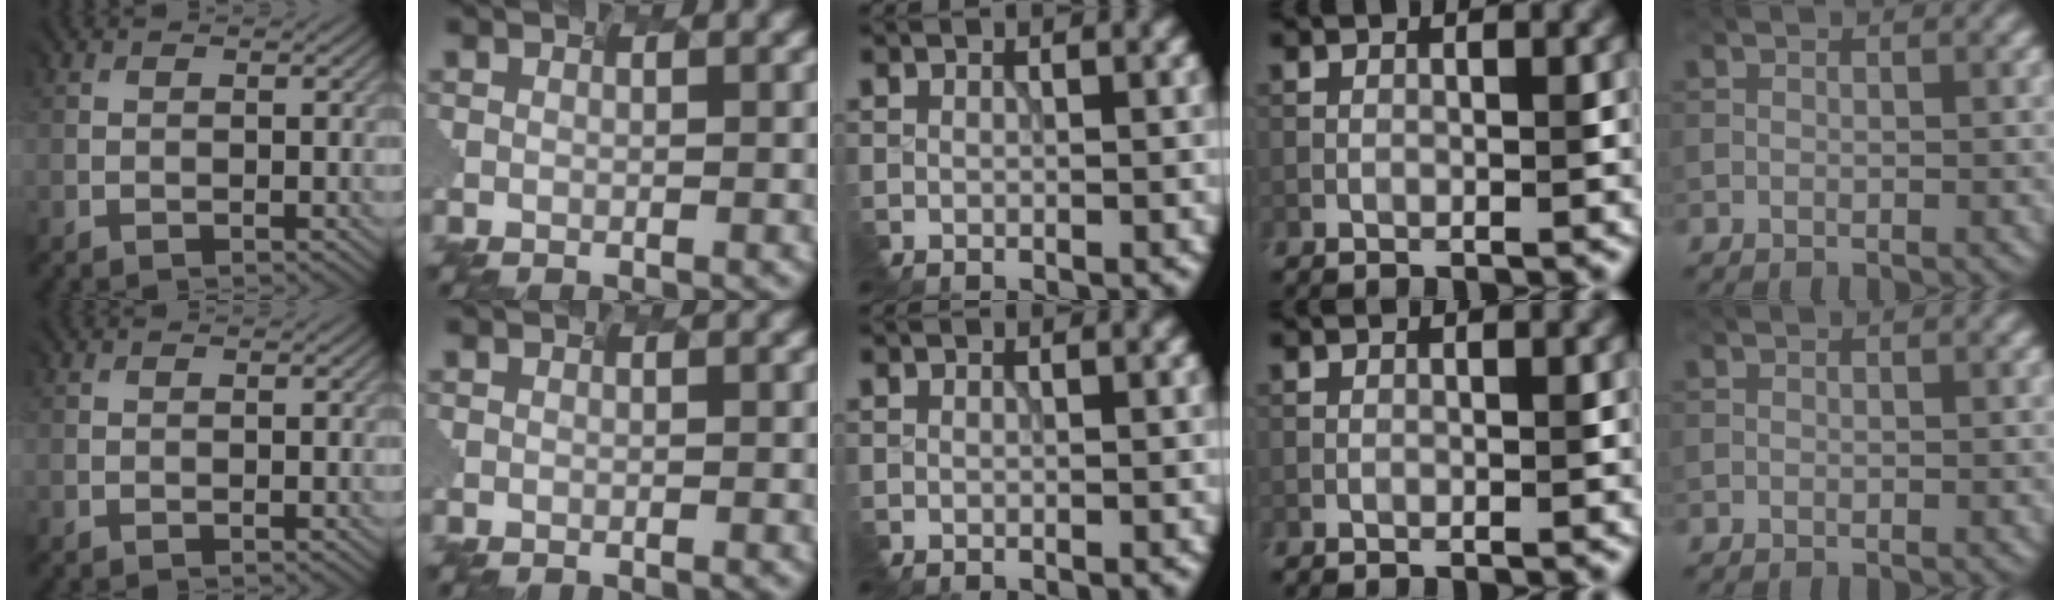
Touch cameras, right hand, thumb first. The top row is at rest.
{}